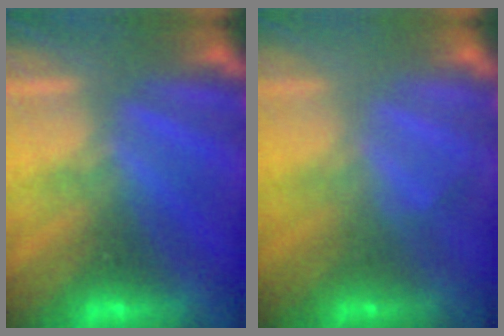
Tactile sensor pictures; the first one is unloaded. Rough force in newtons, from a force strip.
{"total": 2.3}